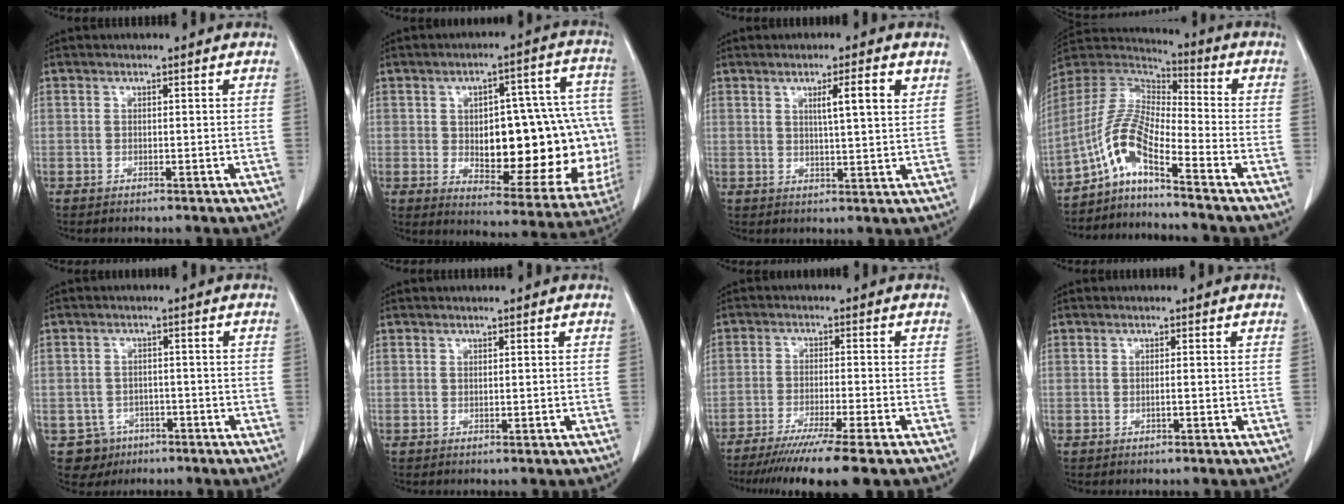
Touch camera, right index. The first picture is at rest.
{"total": 24.9, "force": [-1.6, 9.6, 23.0], "torque": [-0.230, 0.036, 0.013]}
{"total": 5.4, "force": [2.4, 0.2, 4.8], "torque": [-0.074, 0.000, 0.034]}
{"total": 9.5, "force": [-6.1, 0.8, 7.2], "torque": [-0.164, 0.011, -0.121]}
{"total": 5.0, "force": [-2.5, 4.3, 0.0], "torque": [0.004, 0.011, -0.032]}
{"total": 0.0}
{"total": 13.0, "force": [-10.3, -0.8, 7.9], "torque": [-0.112, -0.041, -0.160]}
{"total": 0.6, "force": [-0.2, -0.1, 0.6], "torque": [-0.010, 0.001, -0.004]}